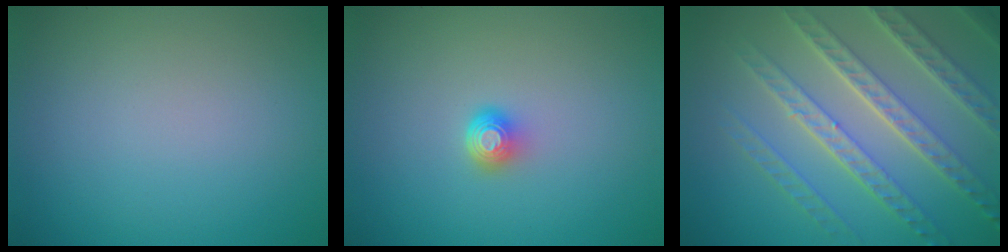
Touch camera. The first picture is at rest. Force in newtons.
{"total": 1.6, "press": 1.2, "slide": 1.1}
{"total": 7.6, "press": 5.3, "slide": 5.4}